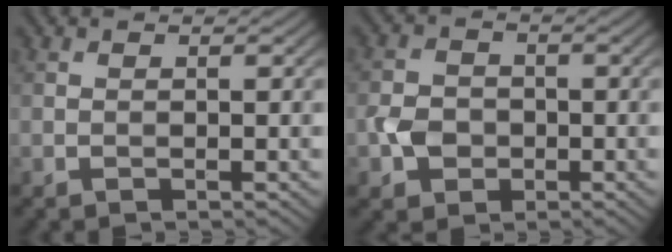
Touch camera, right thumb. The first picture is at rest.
{"total": 3.7, "force": [-1.2, 3.1, 1.6], "torque": [-0.035, -0.002, -0.028]}